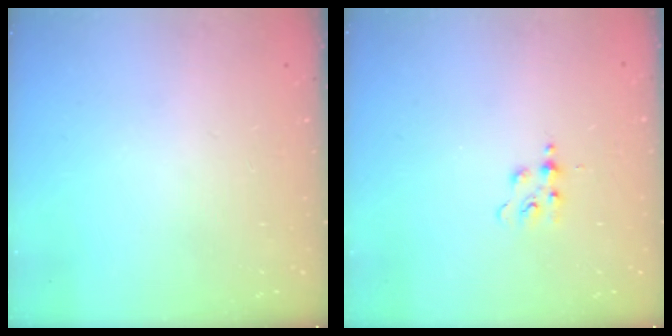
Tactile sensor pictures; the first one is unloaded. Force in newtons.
{"total": 3.4, "press": 3.4, "slide": 0.4}